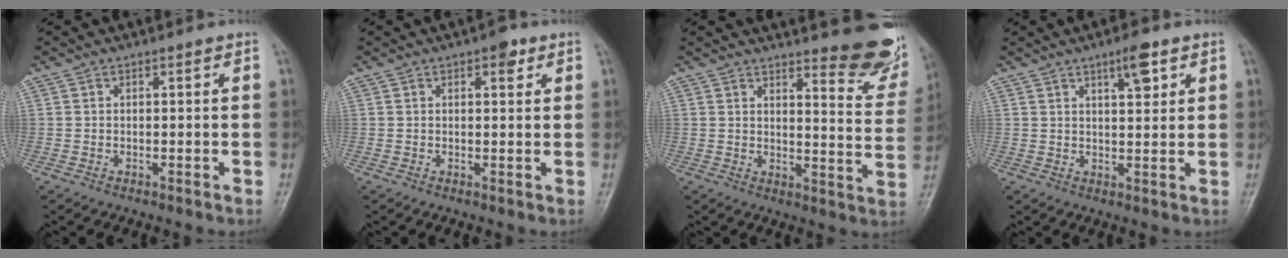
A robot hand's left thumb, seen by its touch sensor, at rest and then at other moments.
{"total": 2.8, "force": [1.5, 1.3, 2.0], "torque": [-0.015, -0.002, 0.016]}
{"total": 14.9, "force": [12.2, 3.5, 7.9], "torque": [-0.061, -0.105, 0.136]}
{"total": 5.0, "force": [2.8, 1.6, 3.8], "torque": [-0.050, -0.015, 0.043]}